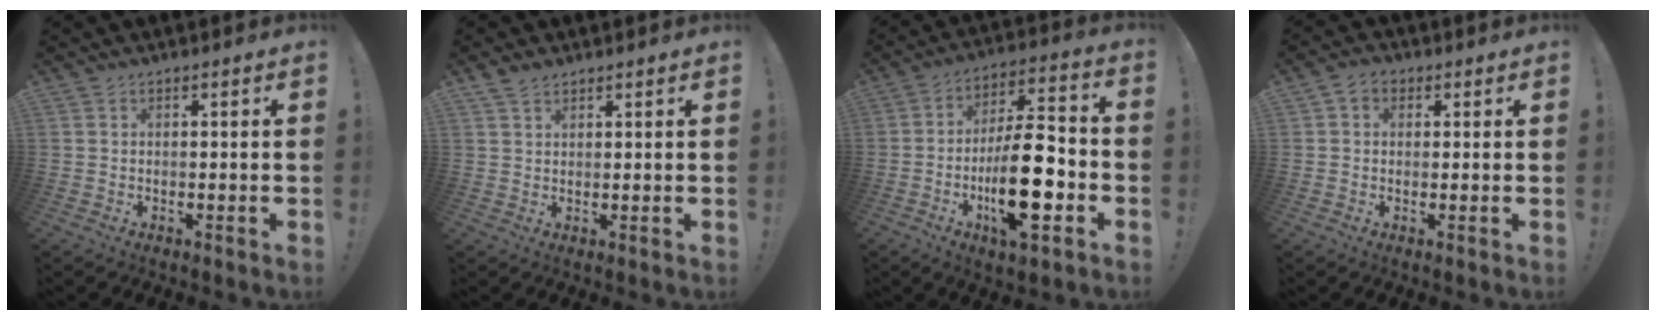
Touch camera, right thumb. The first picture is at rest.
{"total": 2.7, "force": [2.1, 1.3, 1.1], "torque": [-0.025, -0.007, 0.041]}
{"total": 19.0, "force": [-5.7, 6.9, 16.8], "torque": [-0.295, 0.021, -0.090]}
{"total": 3.9, "force": [1.3, 3.1, 2.0], "torque": [-0.035, 0.003, 0.025]}